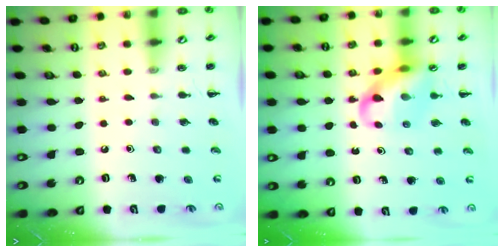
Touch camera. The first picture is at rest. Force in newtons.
{"total": 10.2, "press": 9.8, "slide": 2.7}